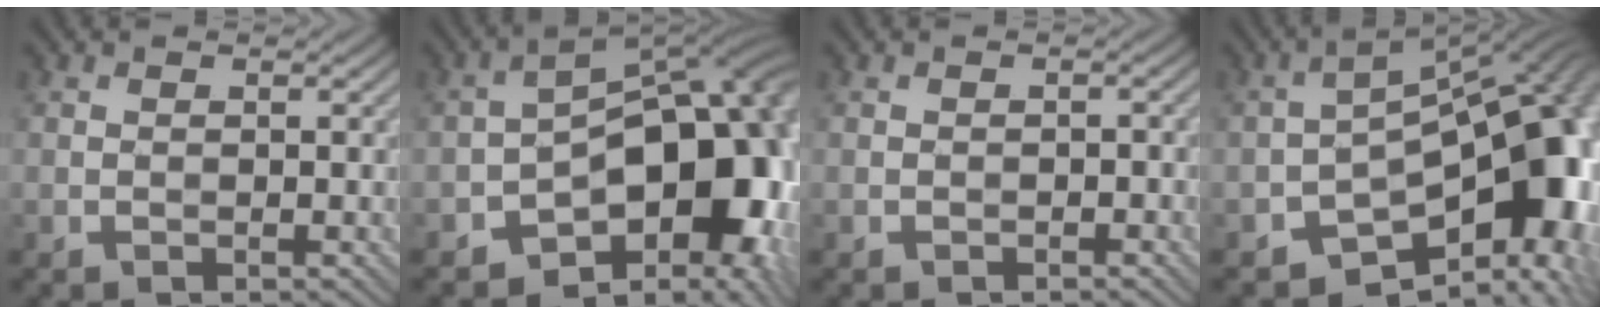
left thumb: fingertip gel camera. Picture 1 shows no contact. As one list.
[{"total": 17.1, "force": [-6.2, 10.1, 12.3], "torque": [-0.134, -0.013, -0.087]}, {"total": 0.8, "force": [-0.5, 0.4, 0.5], "torque": [-0.004, 0.001, -0.008]}, {"total": 14.1, "force": [-6.1, 7.3, 10.5], "torque": [-0.128, -0.013, -0.108]}]